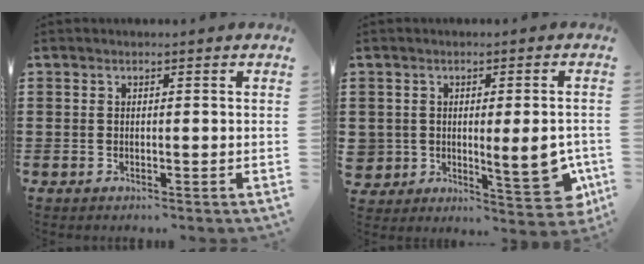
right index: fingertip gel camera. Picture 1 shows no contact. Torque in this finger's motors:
{"motor_torque": [1.06, 0.23, 0.66, 0.21]}